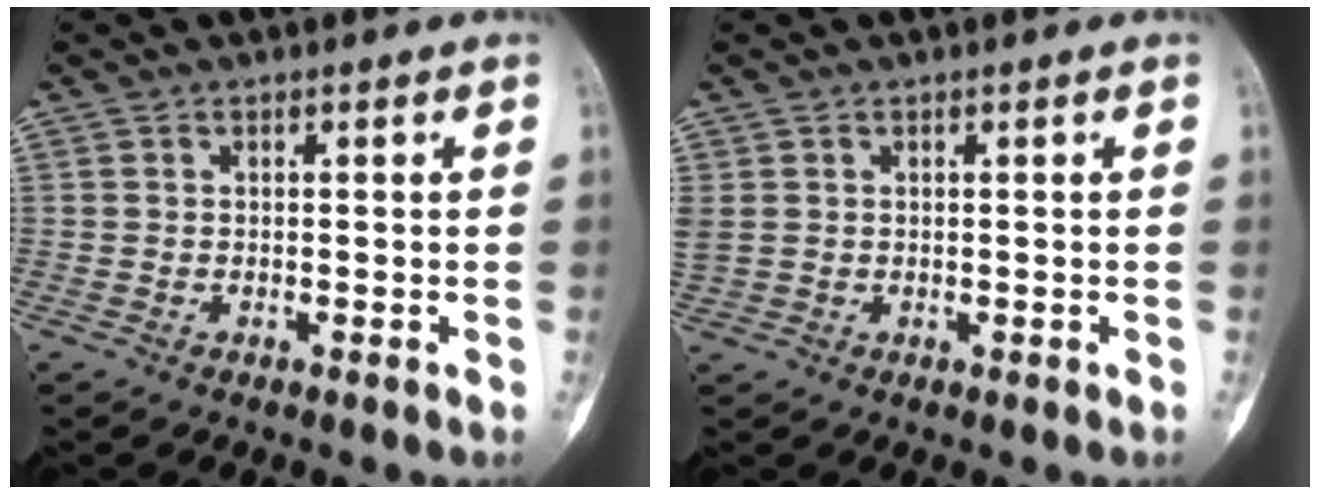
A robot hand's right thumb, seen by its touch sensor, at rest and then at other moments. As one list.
[{"total": 2.9, "force": [0.4, 2.3, 1.6], "torque": [-0.055, 0.011, 0.016]}]